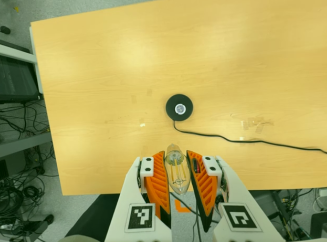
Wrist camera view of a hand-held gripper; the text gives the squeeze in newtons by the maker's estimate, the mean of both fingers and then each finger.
{"total": 19.0, "left": 20.2, "right": 17.9}